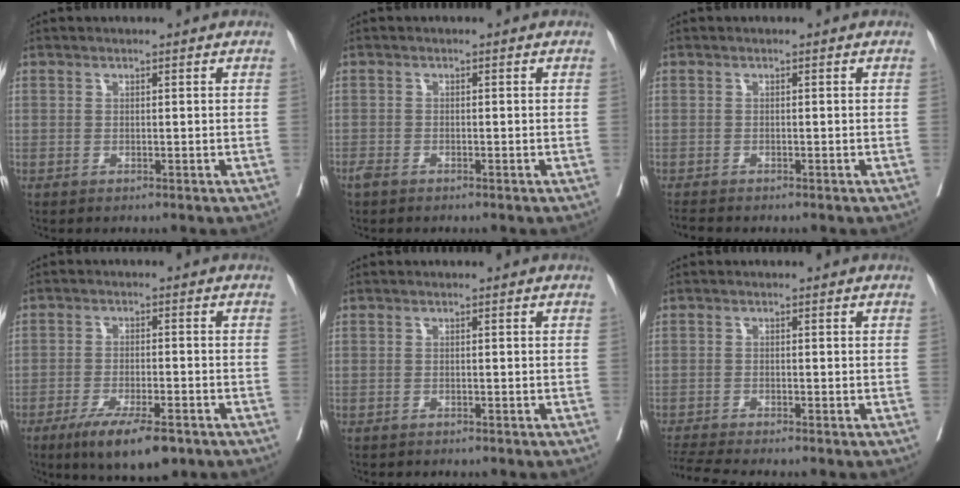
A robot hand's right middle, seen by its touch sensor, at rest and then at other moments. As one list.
[{"total": 1.3, "force": [-1.1, 0.5, 0.6], "torque": [-0.021, -0.004, -0.021]}, {"total": 1.6, "force": [-1.5, 0.0, 0.4], "torque": [-0.011, -0.006, -0.027]}, {"total": 9.1, "force": [-5.9, 2.0, 6.6], "torque": [-0.106, -0.015, -0.094]}, {"total": 0.5, "force": [-0.5, 0.1, 0.1], "torque": [-0.007, -0.001, -0.011]}, {"total": 4.4, "force": [-4.0, -1.0, 1.5], "torque": [-0.028, -0.017, -0.074]}]